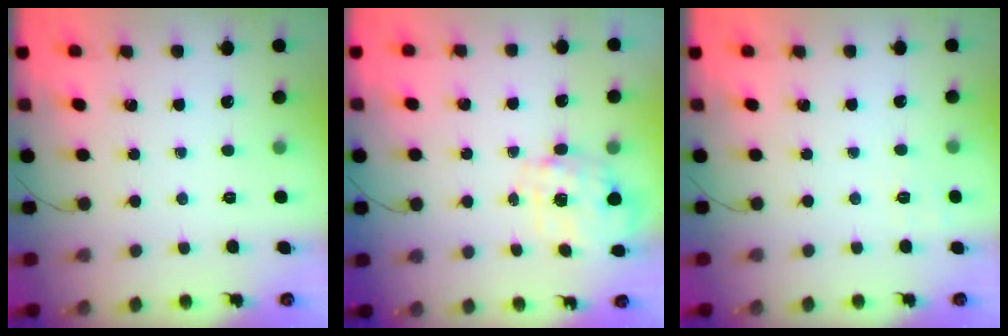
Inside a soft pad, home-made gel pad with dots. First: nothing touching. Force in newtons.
{"total": 2.7, "press": 2.6, "slide": 0.9}
{"total": 3.8, "press": 3.4, "slide": 1.6}